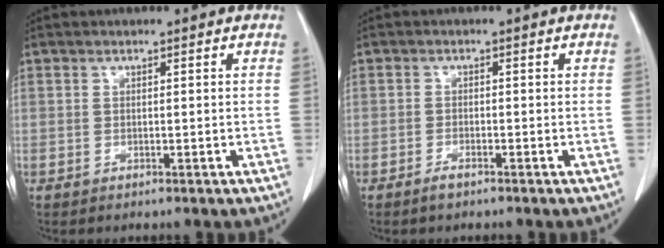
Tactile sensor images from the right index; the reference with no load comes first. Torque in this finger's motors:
{"motor_torque": [0.13, -0.12, -0.02, 0.02]}